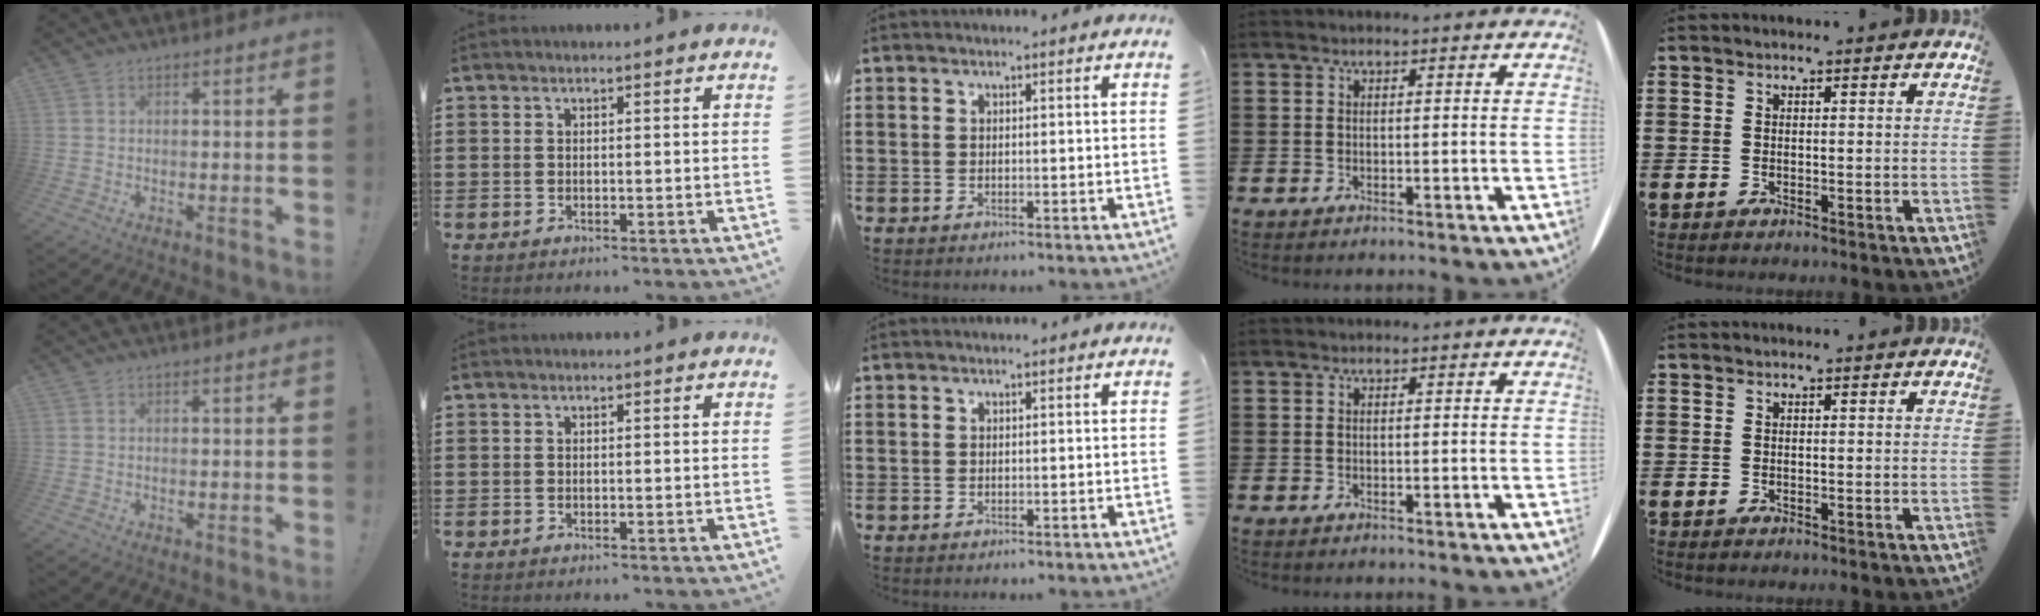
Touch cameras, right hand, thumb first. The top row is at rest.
{}